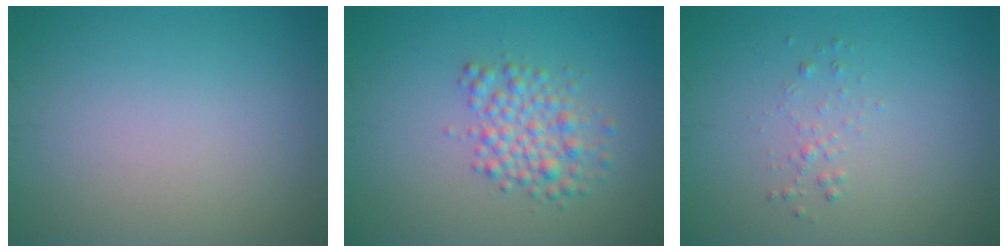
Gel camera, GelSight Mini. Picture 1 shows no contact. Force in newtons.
{"total": 3.3, "press": 3.3, "slide": 0.0}
{"total": 0.9, "press": 0.9, "slide": 0.0}